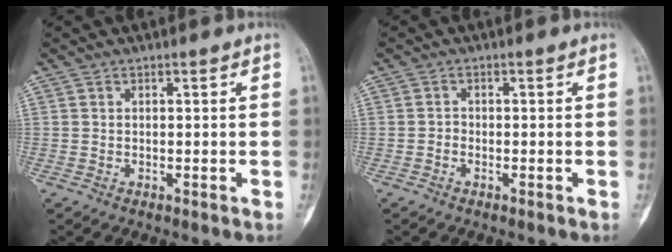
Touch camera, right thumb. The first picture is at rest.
{"total": 1.0, "force": [-0.5, 0.8, 0.4], "torque": [-0.001, 0.004, -0.013]}